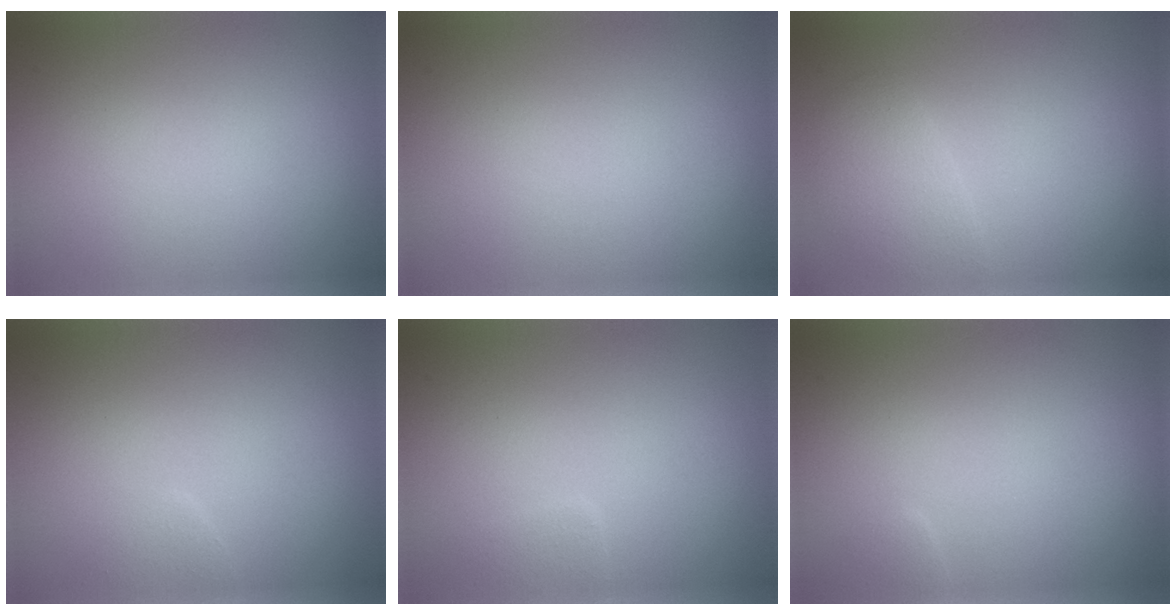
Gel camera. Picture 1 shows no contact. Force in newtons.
{"total": 0.0}
{"total": 2.4, "press": 2.4, "slide": 0.1}
{"total": 1.1, "press": 1.1, "slide": 0.1}
{"total": 1.2, "press": 1.2, "slide": 0.0}
{"total": 0.7, "press": 0.7, "slide": 0.0}